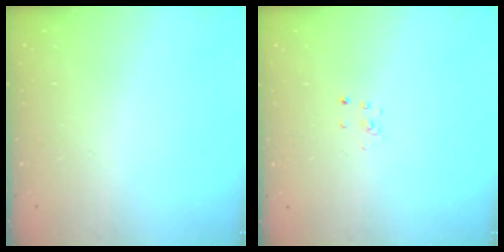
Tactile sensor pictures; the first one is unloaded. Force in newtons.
{"total": 2.6, "press": 2.6, "slide": 0.3}